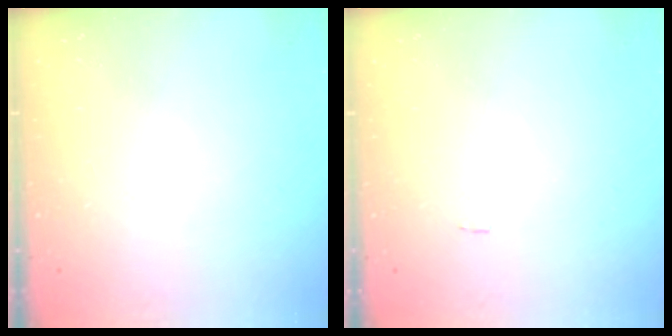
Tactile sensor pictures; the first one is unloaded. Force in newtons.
{"total": 0.7, "press": 0.7, "slide": 0.0}